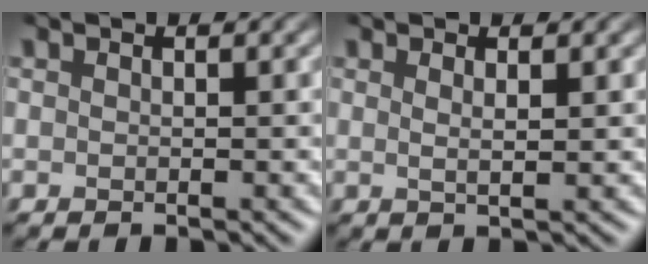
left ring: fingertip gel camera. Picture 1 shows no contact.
{"total": 1.5, "force": [0.7, 0.4, 1.3], "torque": [-0.017, 0.002, 0.003]}